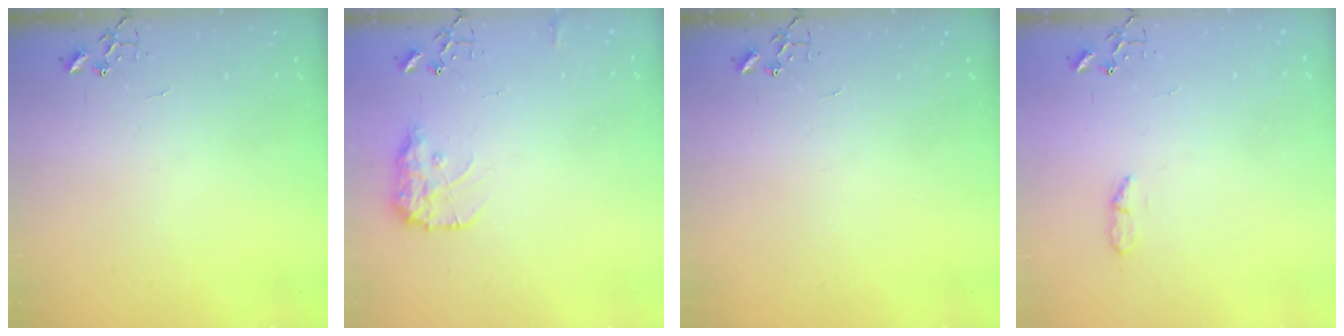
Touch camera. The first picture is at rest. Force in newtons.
{"total": 10.8, "press": 10.8, "slide": 0.4}
{"total": 0.0}
{"total": 4.5, "press": 4.4, "slide": 0.6}